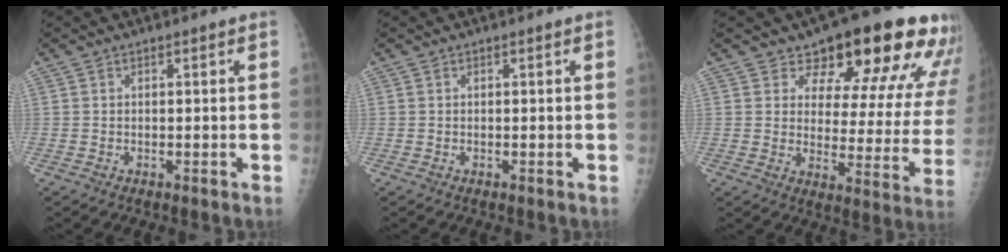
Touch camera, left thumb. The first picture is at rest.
{"total": 0.0}
{"total": 19.4, "force": [14.1, 8.2, 10.4], "torque": [-0.087, -0.079, 0.168]}